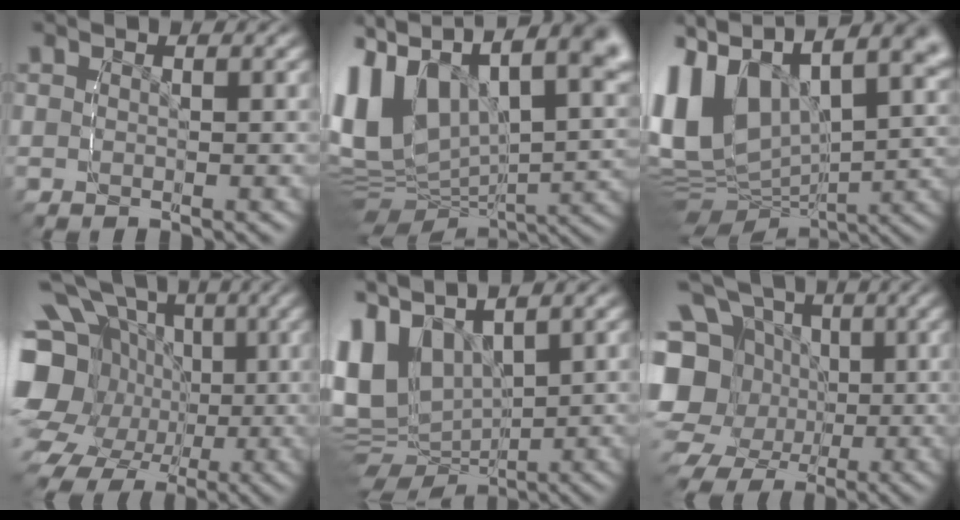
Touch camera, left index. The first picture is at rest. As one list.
[{"total": 15.9, "force": [2.9, 12.2, 9.8], "torque": [-0.190, -0.017, 0.037]}, {"total": 14.1, "force": [2.9, 10.9, 8.5], "torque": [-0.178, -0.012, 0.036]}, {"total": 12.2, "force": [-0.1, 10.9, 5.4], "torque": [-0.110, -0.043, -0.003]}, {"total": 12.6, "force": [0.6, 10.7, 6.5], "torque": [-0.180, -0.027, 0.007]}, {"total": 11.2, "force": [-0.8, 10.3, 4.4], "torque": [-0.097, -0.044, -0.013]}]